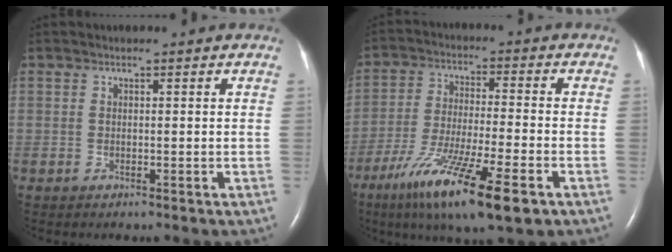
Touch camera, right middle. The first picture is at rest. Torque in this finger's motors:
{"motor_torque": [1.47, -0.66, 0.39, 0.16]}